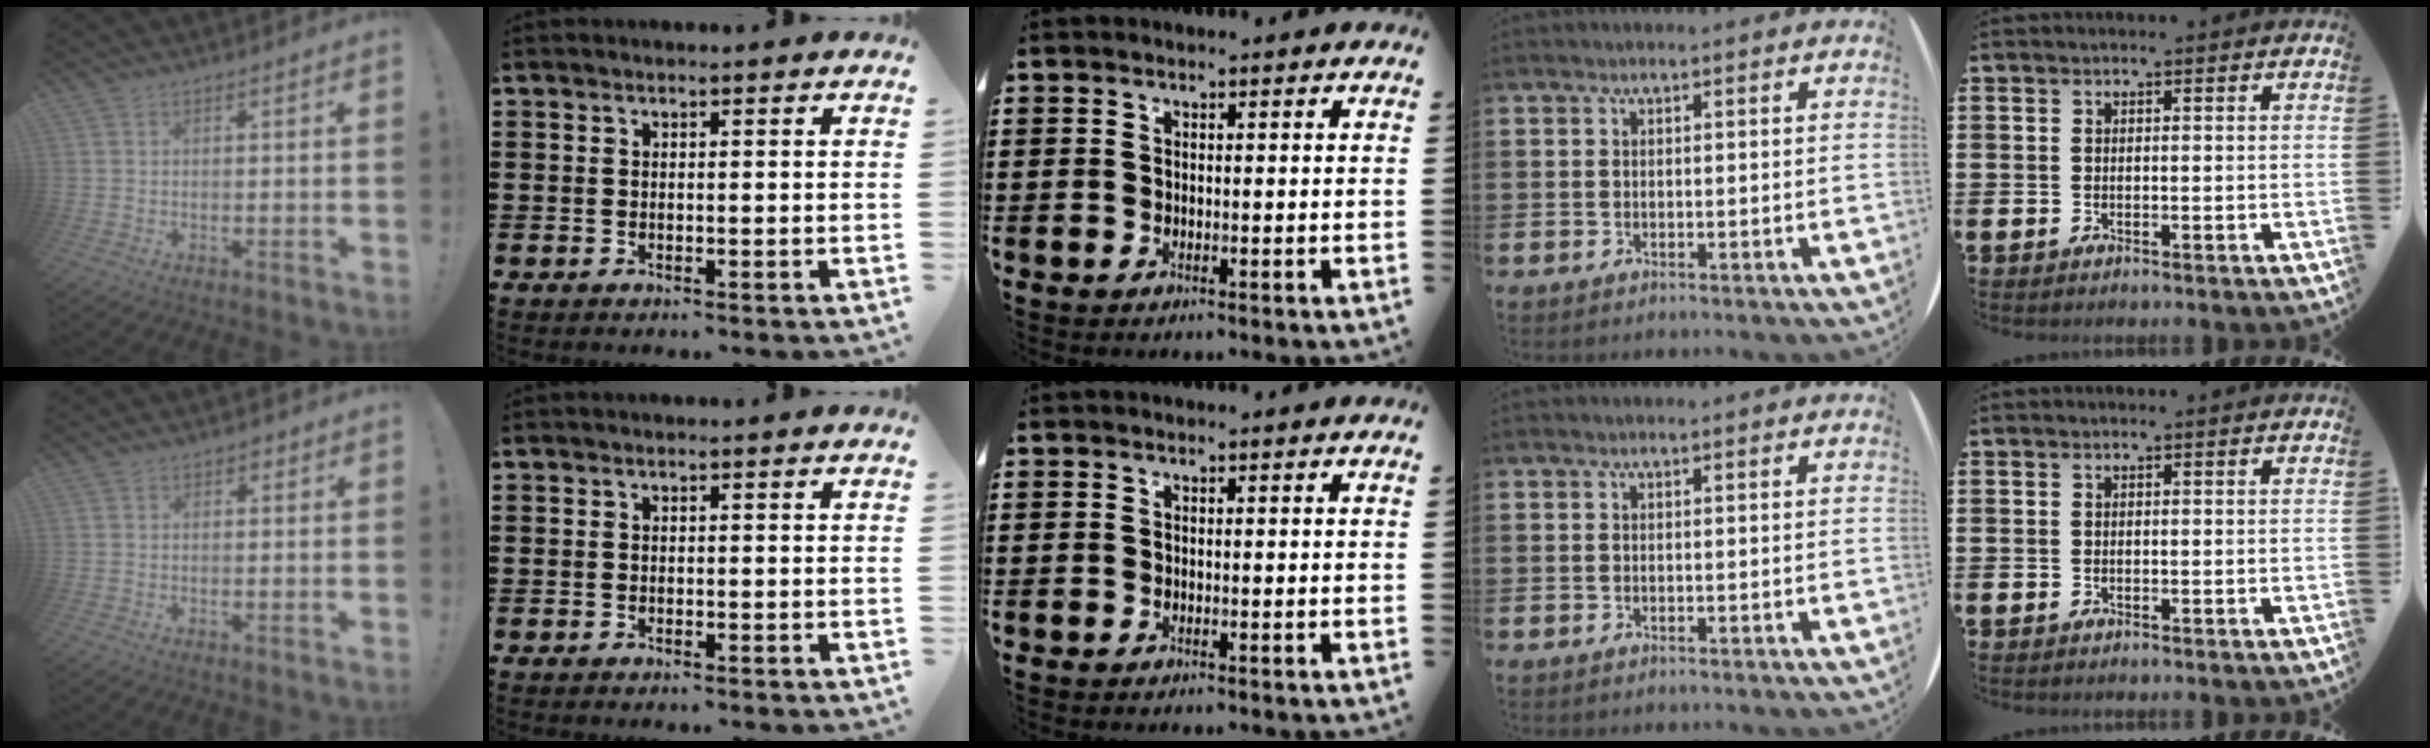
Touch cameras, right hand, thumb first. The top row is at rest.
{"thumb": {"total": 0.8, "force": [0.1, 0.7, 0.3], "torque": [0.000, 0.001, 0.001]}}